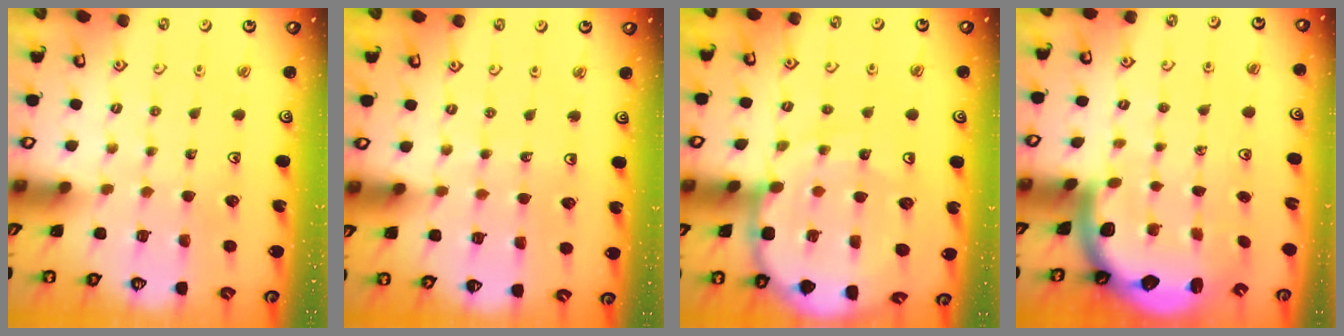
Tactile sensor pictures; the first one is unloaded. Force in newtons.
{"total": 3.7, "press": 2.8, "slide": 2.3}
{"total": 14.7, "press": 14.5, "slide": 1.8}
{"total": 2.9, "press": 2.9, "slide": 0.5}